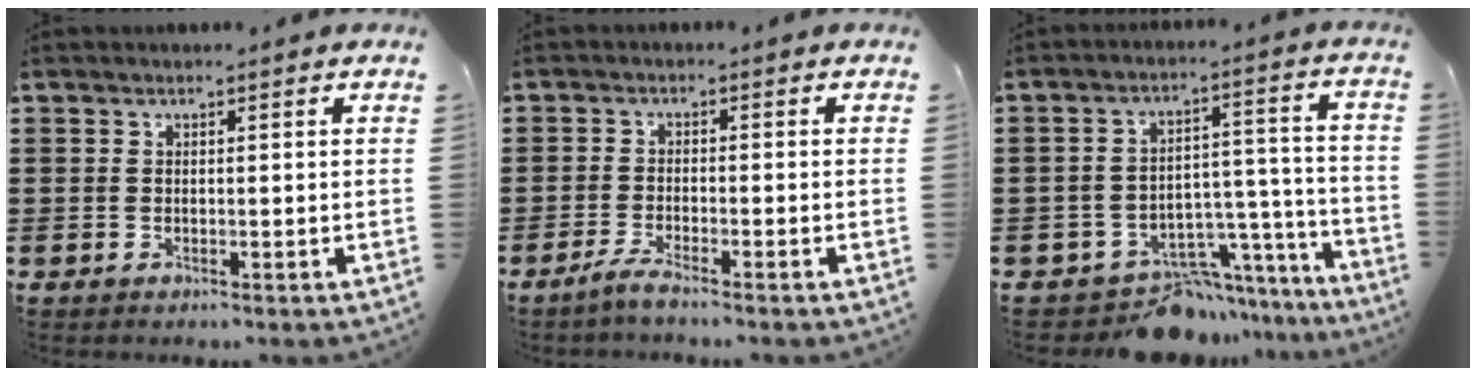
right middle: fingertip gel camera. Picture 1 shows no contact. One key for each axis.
{"total": 2.4, "fx": -2.0, "fy": -0.3, "fz": 1.3, "tx": -0.036, "ty": -0.005, "tz": -0.041}
{"total": 8.3, "fx": -7.4, "fy": 3.2, "fz": 2.1, "tx": -0.025, "ty": 0.029, "tz": -0.131}